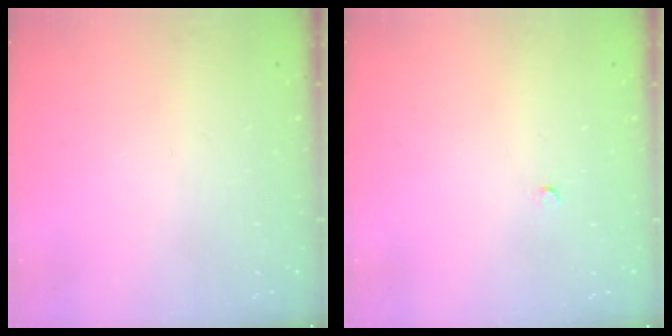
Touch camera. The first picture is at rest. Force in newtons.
{"total": 2.0, "press": 2.0, "slide": 0.3}